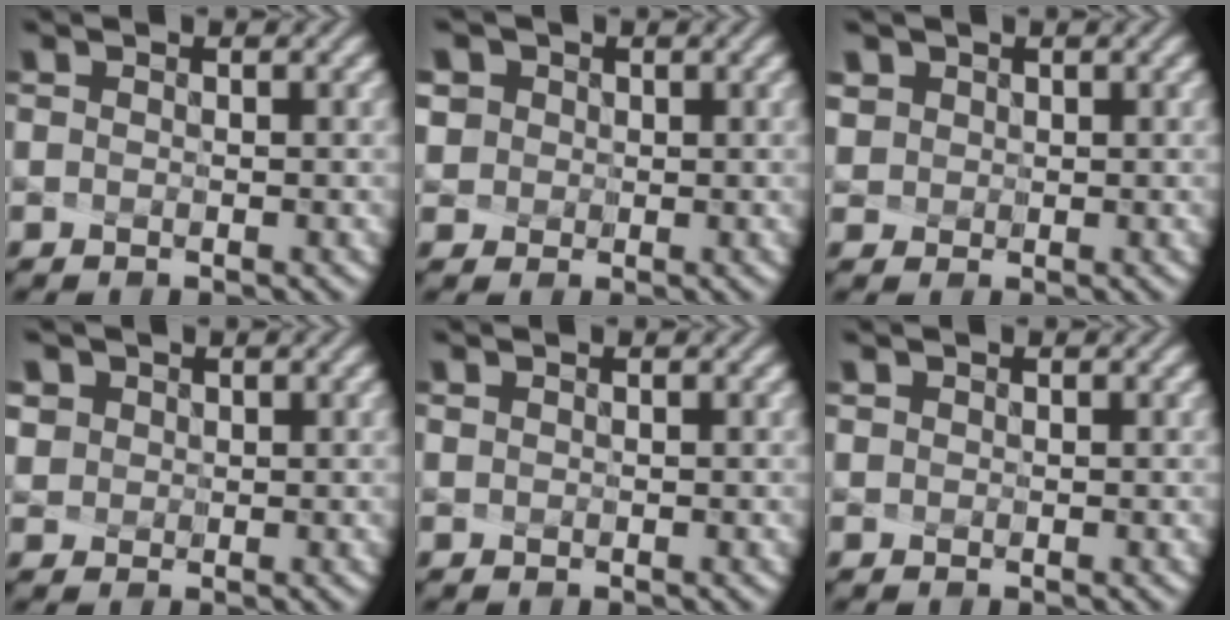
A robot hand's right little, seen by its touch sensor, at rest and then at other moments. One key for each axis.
{"total": 4.3, "fx": 2.1, "fy": 3.6, "fz": 1.3, "tx": -0.037, "ty": 0.011, "tz": 0.034}
{"total": 2.4, "fx": 1.3, "fy": 1.9, "fz": 0.4, "tx": -0.025, "ty": -0.001, "tz": 0.036}
{"total": 3.0, "fx": 1.7, "fy": 2.4, "fz": 0.7, "tx": -0.031, "ty": 0.000, "tz": 0.039}
{"total": 0.6, "fx": 0.5, "fy": 0.2, "fz": 0.2, "tx": -0.010, "ty": 0.005, "tz": 0.009}
{"total": 0.7, "fx": 0.6, "fy": 0.4, "fz": 0.1, "tx": -0.007, "ty": 0.001, "tz": 0.016}